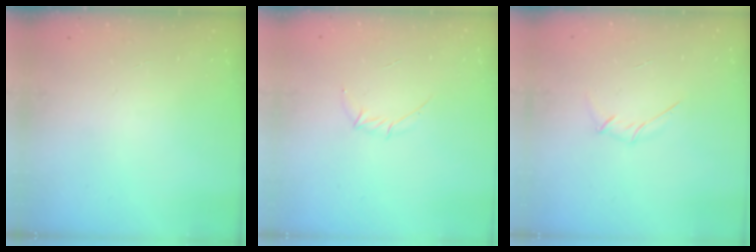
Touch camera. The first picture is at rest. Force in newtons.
{"total": 4.1, "press": 3.9, "slide": 1.0}
{"total": 3.3, "press": 3.2, "slide": 0.9}